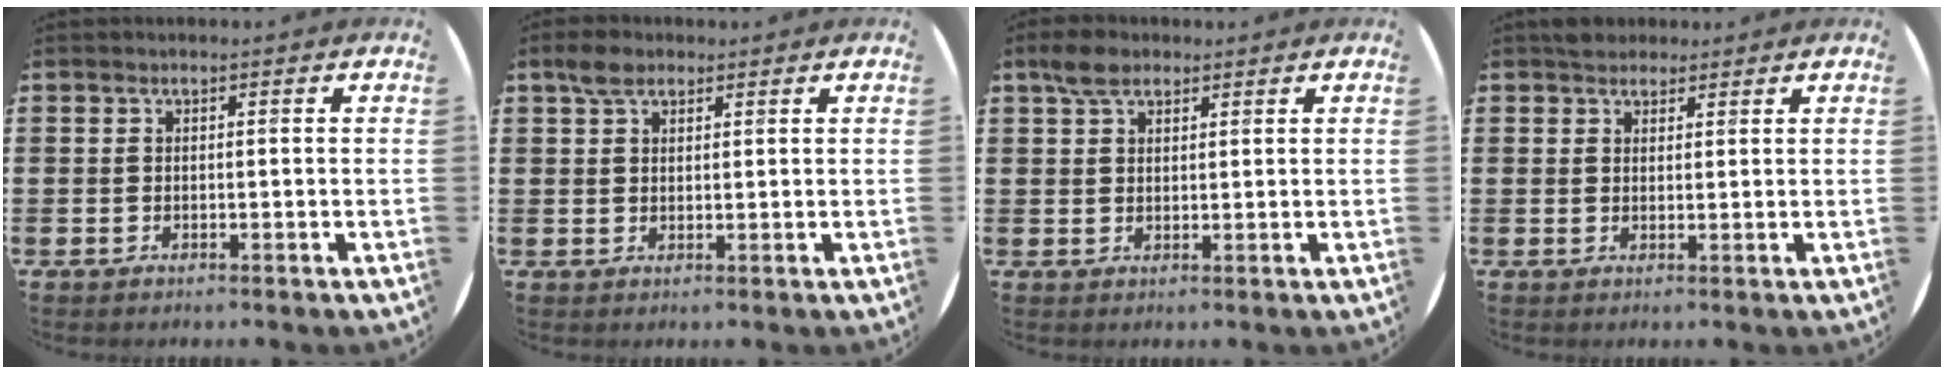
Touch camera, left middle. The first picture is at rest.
{"total": 2.8, "force": [2.1, 1.5, 1.1], "torque": [-0.016, 0.004, 0.038]}
{"total": 3.4, "force": [2.6, 1.7, 1.4], "torque": [-0.024, 0.004, 0.047]}
{"total": 2.3, "force": [2.0, 1.0, -0.1], "torque": [0.006, 0.003, 0.039]}